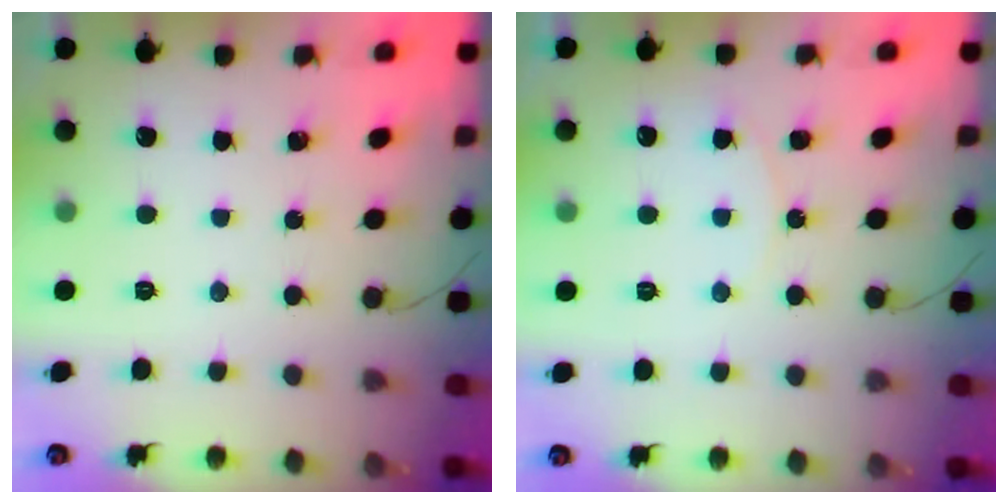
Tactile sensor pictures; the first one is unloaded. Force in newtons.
{"total": 5.3, "press": 5.3, "slide": 0.6}